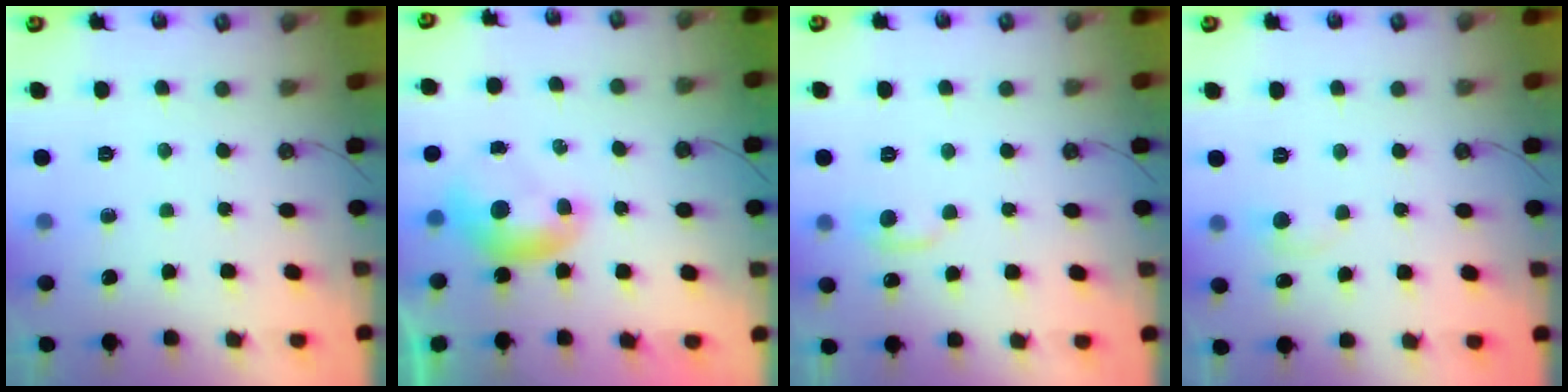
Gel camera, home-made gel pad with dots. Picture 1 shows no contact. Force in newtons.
{"total": 0.0}
{"total": 1.0, "press": 0.4, "slide": 0.9}
{"total": 1.0, "press": 0.7, "slide": 0.8}